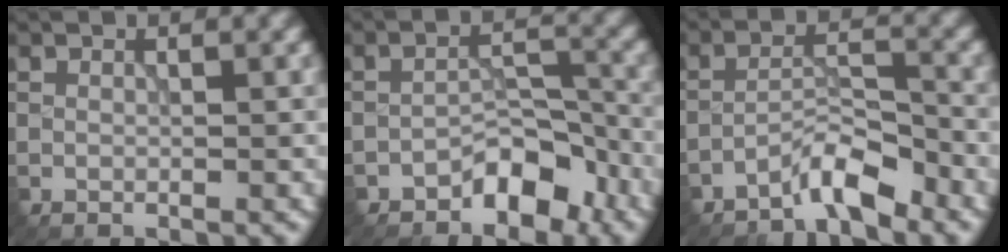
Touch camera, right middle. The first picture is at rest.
{"total": 3.9, "force": [-2.8, 1.8, 2.0], "torque": [-0.020, 0.014, -0.046]}
{"total": 3.5, "force": [-3.0, 0.5, 1.7], "torque": [-0.025, 0.013, -0.060]}